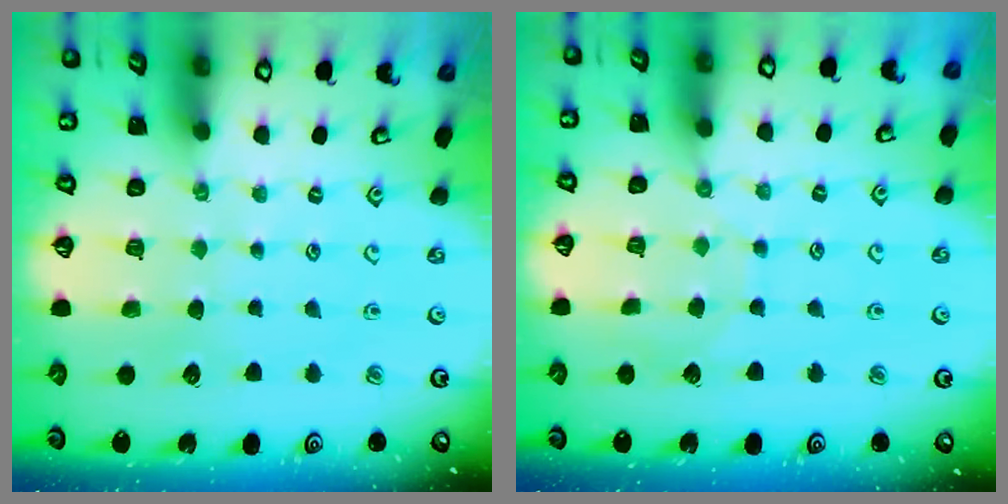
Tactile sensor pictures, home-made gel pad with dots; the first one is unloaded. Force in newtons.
{"total": 4.1, "press": 4.1, "slide": 0.4}